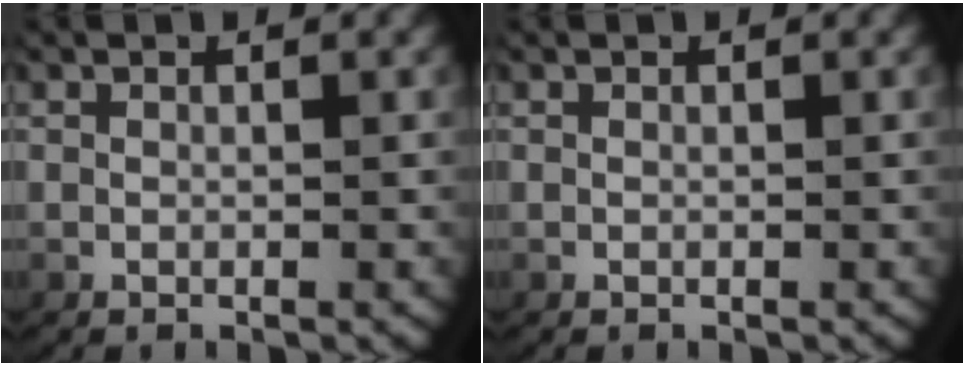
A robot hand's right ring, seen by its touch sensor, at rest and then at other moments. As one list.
[{"total": 0.0}]